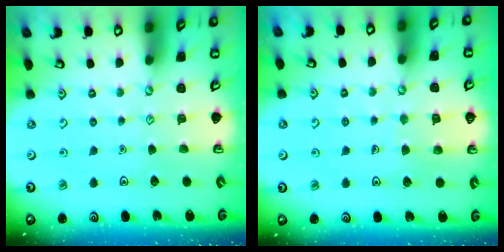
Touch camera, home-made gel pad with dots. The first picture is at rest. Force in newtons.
{"total": 5.7, "press": 5.7, "slide": 0.6}